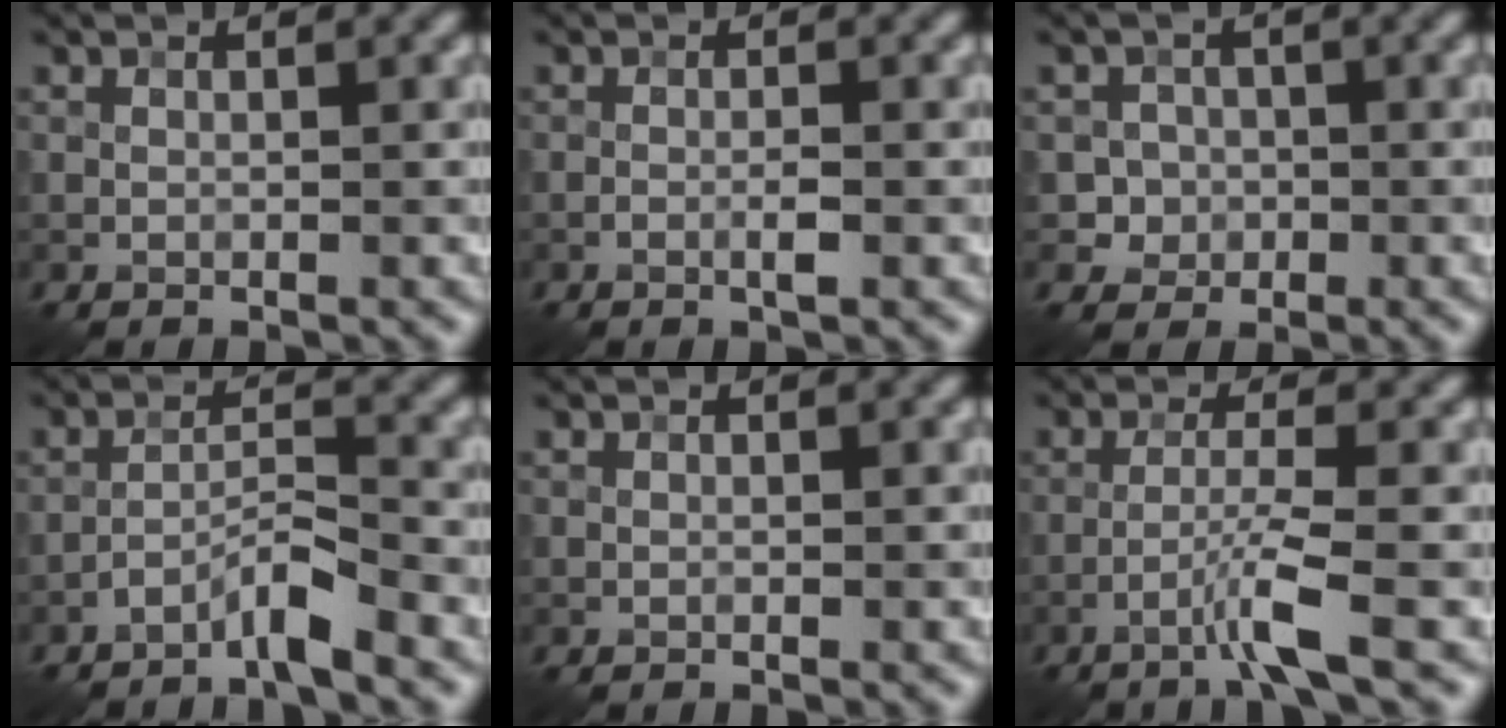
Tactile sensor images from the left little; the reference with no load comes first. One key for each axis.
{"total": 1.3, "fx": -0.5, "fy": 0.2, "fz": 1.2, "tx": -0.022, "ty": 0.002, "tz": -0.011}
{"total": 2.6, "fx": -0.6, "fy": 2.5, "fz": 0.3, "tx": 0.016, "ty": 0.006, "tz": -0.016}
{"total": 2.9, "fx": -2.3, "fy": 0.2, "fz": 1.7, "tx": -0.030, "ty": 0.012, "tz": -0.049}
{"total": 0.0}
{"total": 3.1, "fx": -1.6, "fy": -0.3, "fz": 2.6, "tx": -0.051, "ty": 0.010, "tz": -0.045}